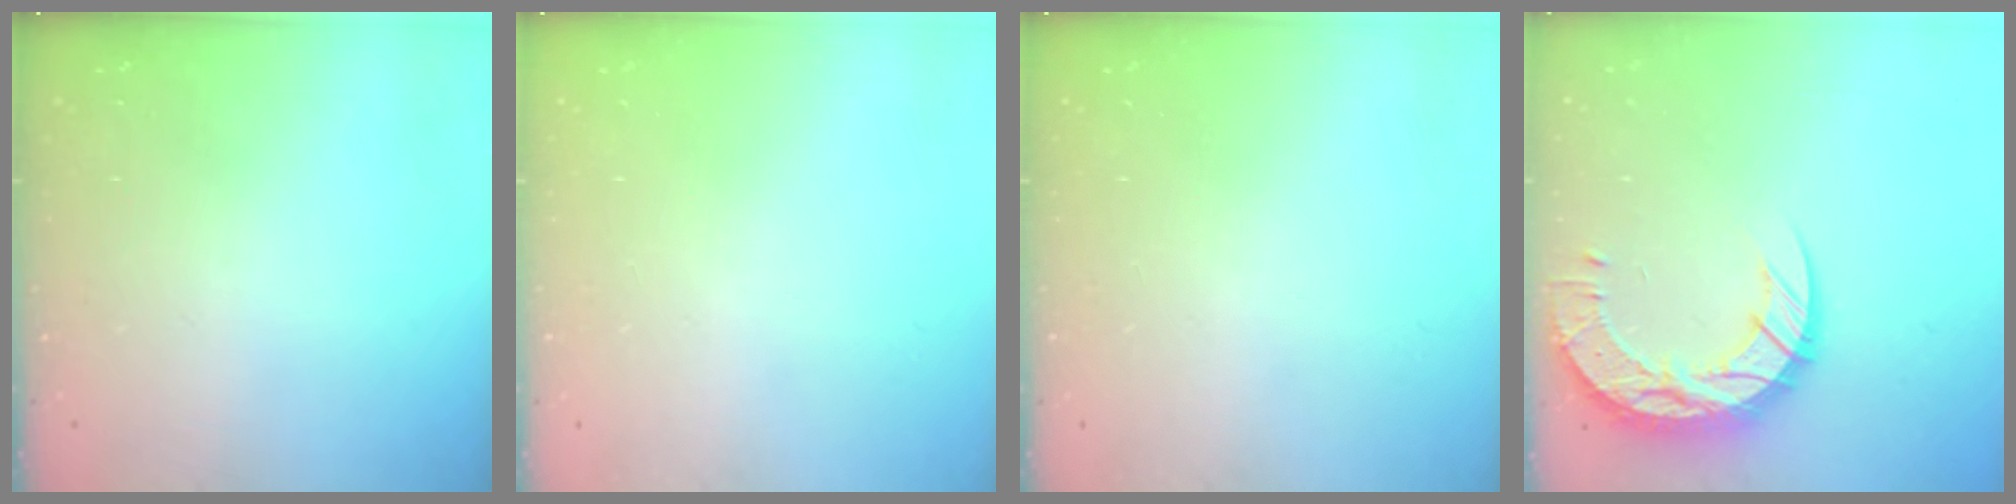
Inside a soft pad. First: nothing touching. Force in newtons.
{"total": 0.0}
{"total": 0.0}
{"total": 18.1, "press": 18.0, "slide": 1.4}